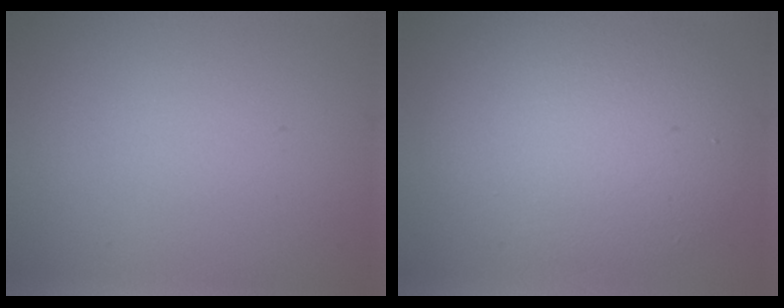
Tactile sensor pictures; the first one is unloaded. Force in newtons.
{"total": 7.5, "press": 7.5, "slide": 0.6}